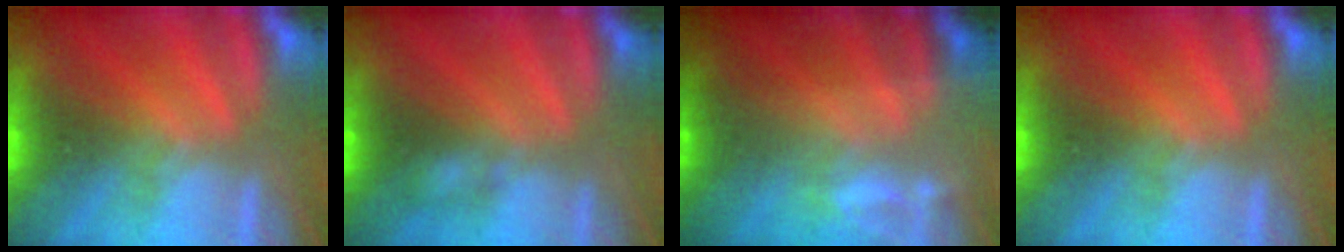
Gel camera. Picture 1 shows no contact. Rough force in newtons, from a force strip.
{"total": 2.2}
{"total": 1.8}
{"total": 0.0}